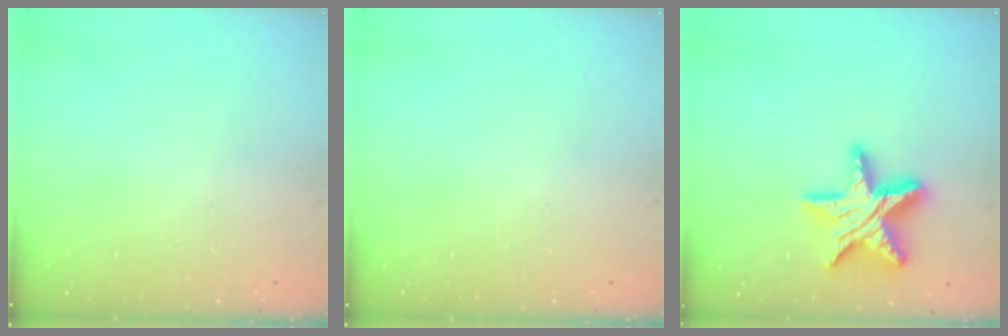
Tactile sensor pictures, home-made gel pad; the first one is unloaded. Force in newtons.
{"total": 0.0}
{"total": 16.9, "press": 16.8, "slide": 1.3}